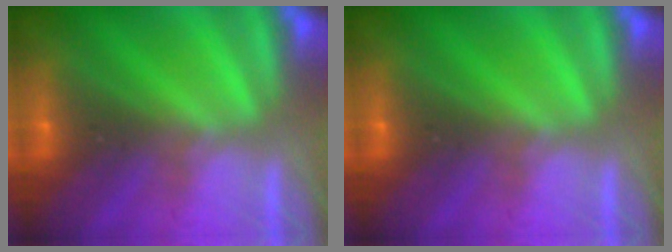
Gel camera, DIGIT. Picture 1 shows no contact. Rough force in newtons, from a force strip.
{"total": 0.0}